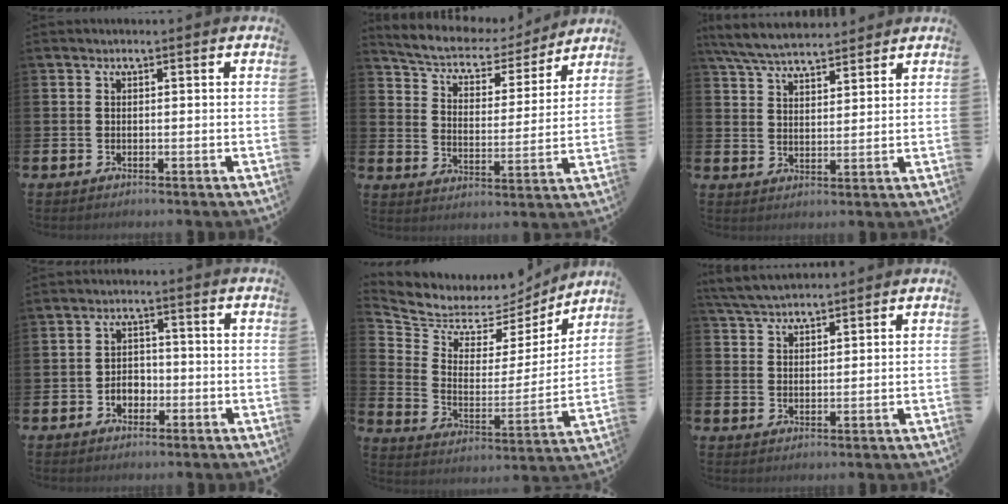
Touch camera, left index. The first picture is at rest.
{"total": 6.2, "force": [5.8, 1.6, 1.5], "torque": [-0.059, -0.047, 0.095]}
{"total": 6.3, "force": [6.0, 1.0, 1.6], "torque": [-0.053, -0.022, 0.109]}
{"total": 2.9, "force": [-1.4, 2.2, 1.2], "torque": [-0.019, 0.002, -0.032]}
{"total": 6.0, "force": [5.5, 2.4, -0.1], "torque": [-0.046, -0.052, 0.092]}
{"total": 4.3, "force": [4.2, 0.6, 0.6], "torque": [-0.029, -0.012, 0.078]}